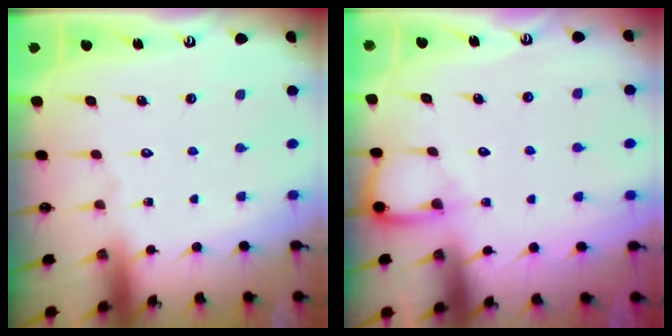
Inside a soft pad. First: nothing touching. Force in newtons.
{"total": 5.0, "press": 5.0, "slide": 0.7}